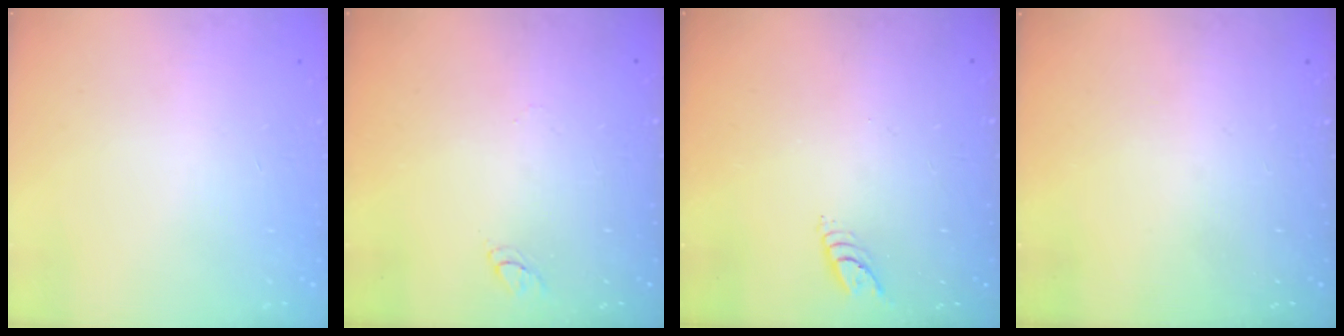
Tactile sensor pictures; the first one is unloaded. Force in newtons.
{"total": 3.0, "press": 3.0, "slide": 0.3}
{"total": 3.8, "press": 3.8, "slide": 0.4}
{"total": 0.0}